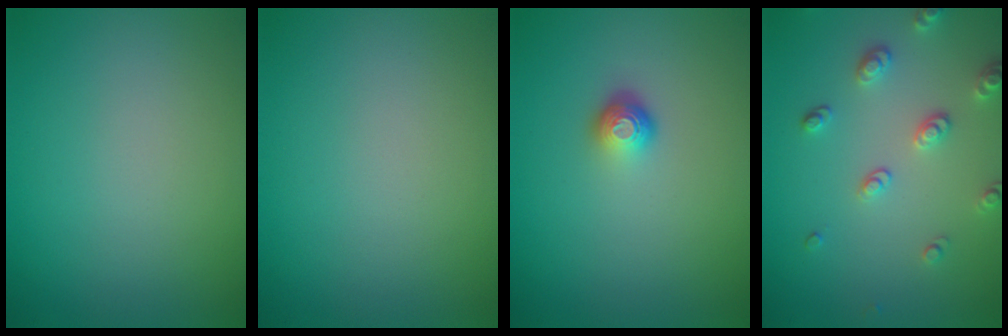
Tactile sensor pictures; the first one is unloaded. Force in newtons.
{"total": 0.0}
{"total": 1.7, "press": 1.2, "slide": 1.3}
{"total": 2.7, "press": 2.7, "slide": 0.5}